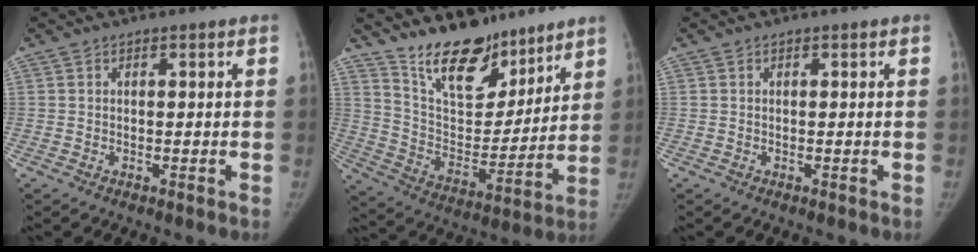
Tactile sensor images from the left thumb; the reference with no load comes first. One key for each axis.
{"total": 16.7, "fx": 13.2, "fy": 7.3, "fz": 7.1, "tx": -0.067, "ty": -0.091, "tz": 0.235}
{"total": 0.0}